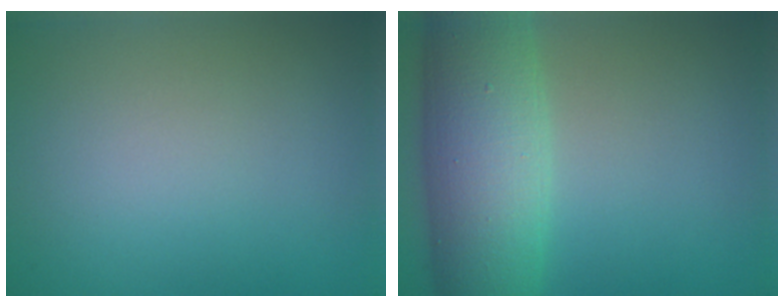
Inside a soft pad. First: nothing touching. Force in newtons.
{"total": 8.8, "press": 8.8, "slide": 0.3}